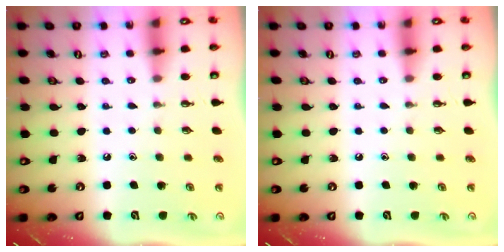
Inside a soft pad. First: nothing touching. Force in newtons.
{"total": 0.0}